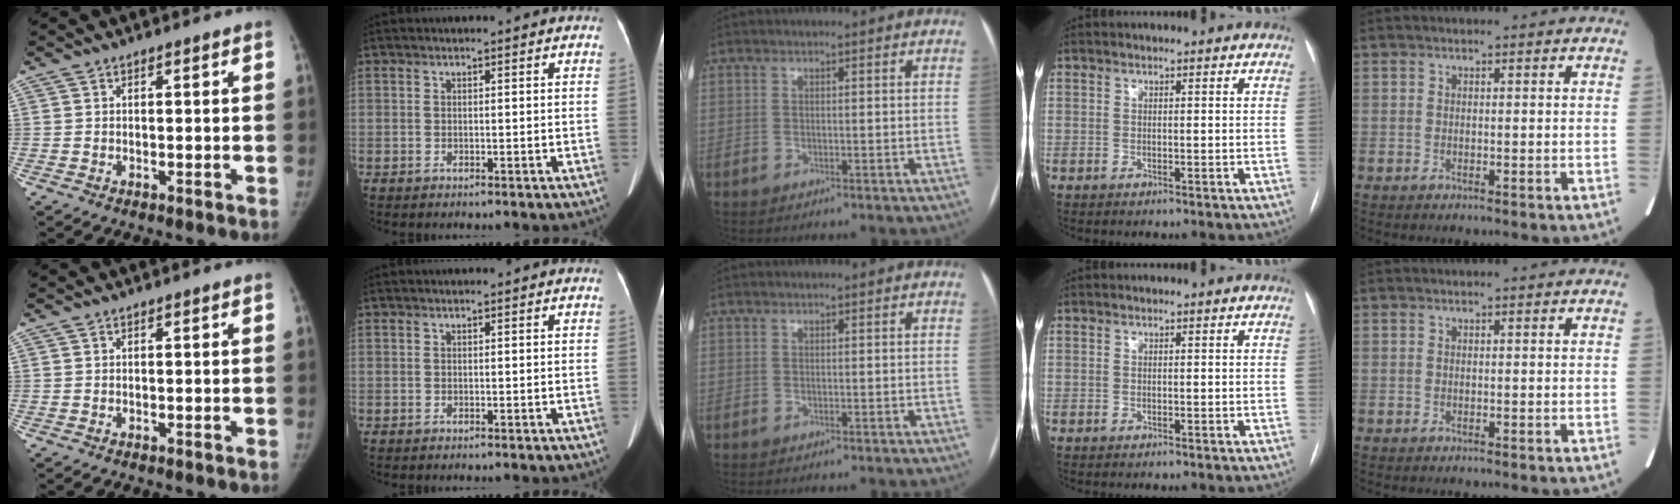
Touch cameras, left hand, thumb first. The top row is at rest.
{}